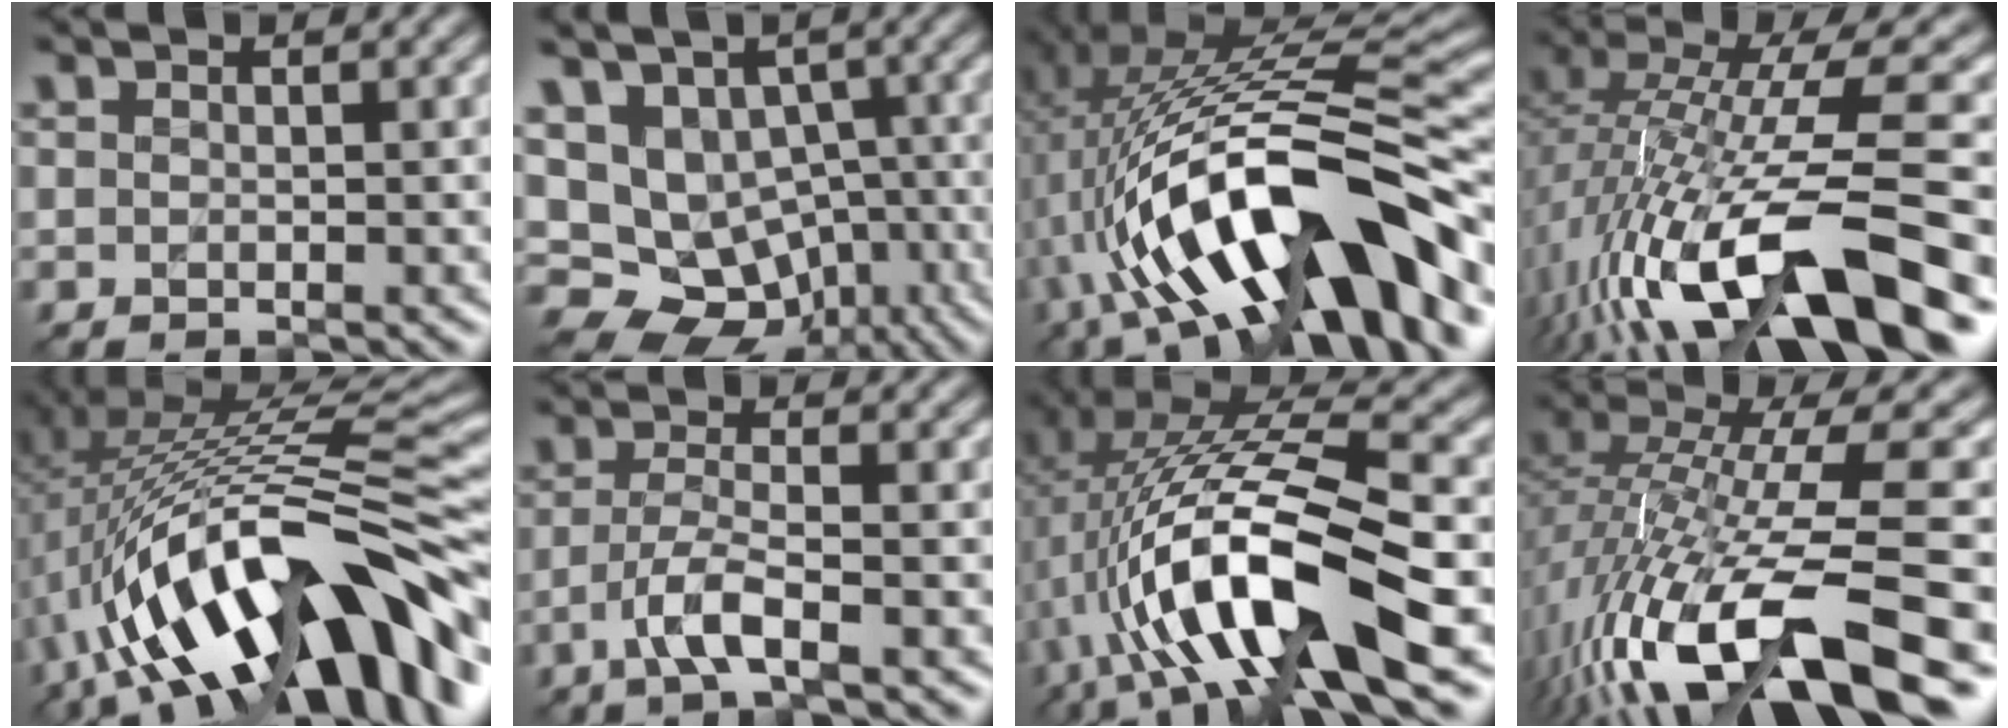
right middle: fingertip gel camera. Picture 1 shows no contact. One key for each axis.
{"total": 12.0, "fx": -2.8, "fy": 10.4, "fz": 5.3, "tx": -0.109, "ty": -0.003, "tz": -0.036}
{"total": 14.8, "fx": -3.9, "fy": 4.9, "fz": 13.4, "tx": -0.213, "ty": 0.012, "tz": -0.065}
{"total": 14.7, "fx": -4.3, "fy": 4.9, "fz": 13.2, "tx": -0.240, "ty": 0.019, "tz": -0.069}
{"total": 16.5, "fx": -4.9, "fy": 6.2, "fz": 14.5, "tx": -0.234, "ty": 0.024, "tz": -0.084}
{"total": 3.5, "fx": -1.6, "fy": 0.8, "fz": 3.1, "tx": -0.066, "ty": 0.004, "tz": -0.037}
{"total": 13.6, "fx": -1.8, "fy": 4.4, "fz": 12.7, "tx": -0.234, "ty": 0.004, "tz": -0.035}
{"total": 15.1, "fx": -5.8, "fy": 4.7, "fz": 13.1, "tx": -0.248, "ty": 0.013, "tz": -0.098}